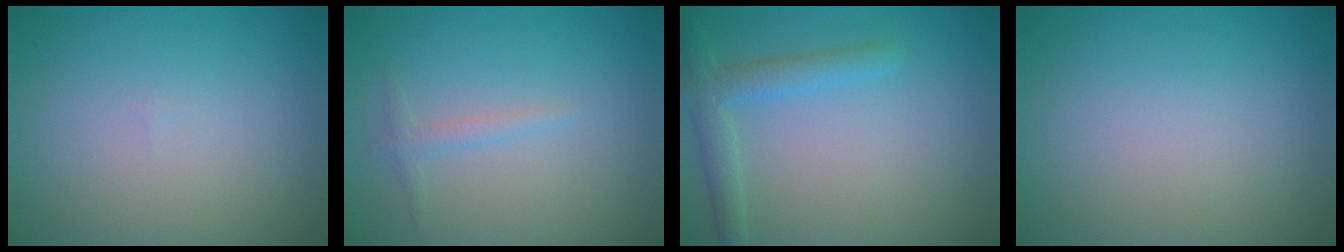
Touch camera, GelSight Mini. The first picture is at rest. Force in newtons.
{"total": 1.1, "press": 1.1, "slide": 0.0}
{"total": 2.8, "press": 2.8, "slide": 0.2}
{"total": 0.0}